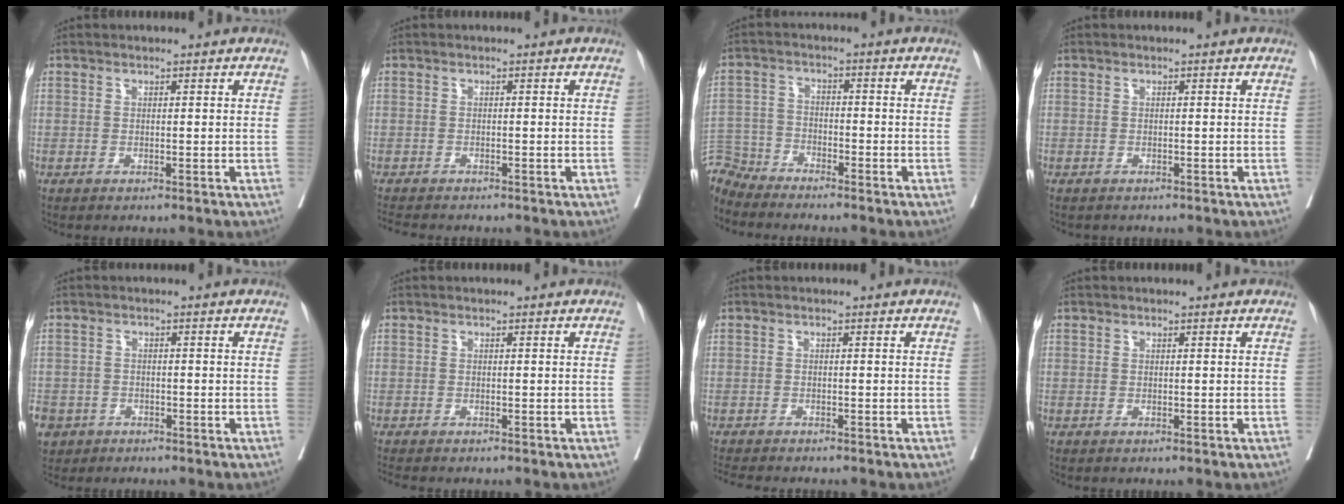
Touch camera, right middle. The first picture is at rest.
{"total": 4.5, "force": [-4.0, 0.9, 1.7], "torque": [-0.023, -0.009, -0.063]}
{"total": 5.9, "force": [-5.7, 1.0, -1.1], "torque": [0.022, 0.003, -0.115]}
{"total": 0.7, "force": [-0.7, 0.3, 0.1], "torque": [-0.008, 0.001, -0.012]}
{"total": 8.9, "force": [-4.6, 7.2, 2.6], "torque": [-0.082, -0.002, -0.076]}
{"total": 2.7, "force": [-2.4, 0.4, 1.1], "torque": [-0.017, -0.006, -0.036]}
{"total": 5.7, "force": [-5.1, 0.7, 2.4], "torque": [-0.030, -0.010, -0.080]}
{"total": 0.0}